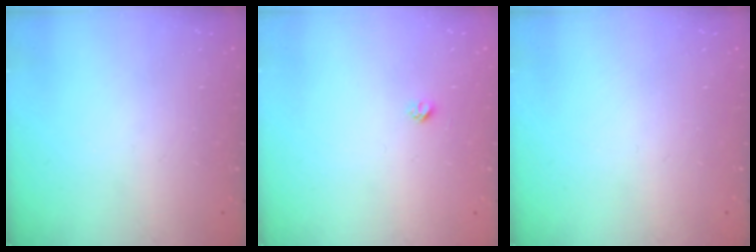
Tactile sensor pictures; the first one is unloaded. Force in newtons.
{"total": 3.6, "press": 3.6, "slide": 0.3}
{"total": 0.0}